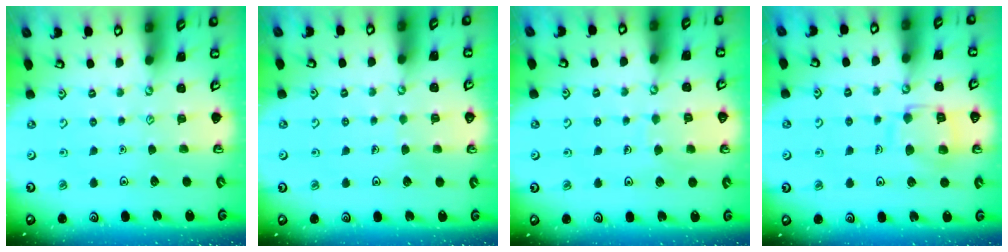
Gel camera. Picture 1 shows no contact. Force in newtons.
{"total": 2.5, "press": 2.5, "slide": 0.2}
{"total": 5.6, "press": 5.6, "slide": 0.4}
{"total": 11.2, "press": 11.2, "slide": 1.0}